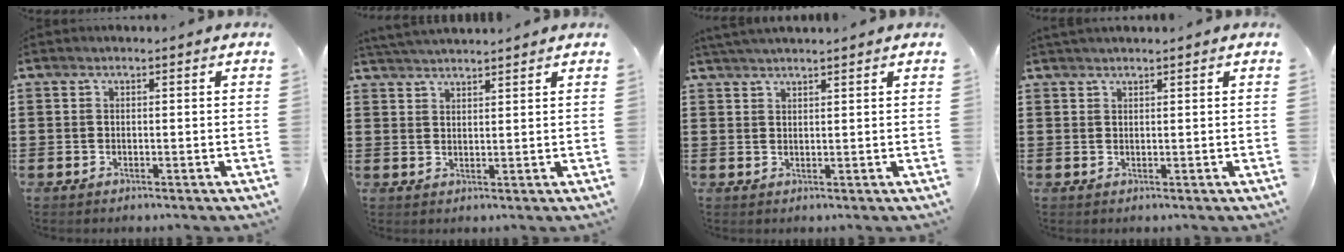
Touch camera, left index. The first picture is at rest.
{"total": 2.8, "force": [2.8, -0.3, 0.3], "torque": [-0.012, -0.004, 0.054]}
{"total": 1.9, "force": [1.8, -0.2, 0.4], "torque": [-0.012, 0.003, 0.036]}
{"total": 1.1, "force": [1.0, 0.0, 0.4], "torque": [-0.009, 0.000, 0.020]}